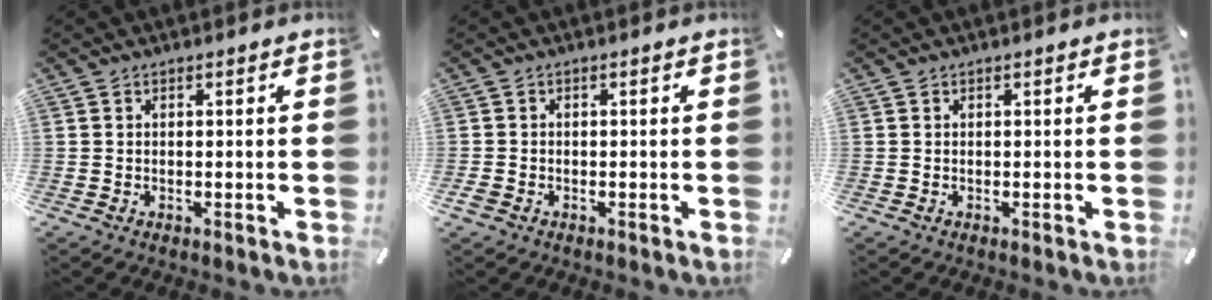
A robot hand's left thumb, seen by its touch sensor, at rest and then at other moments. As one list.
[{"total": 1.1, "force": [-0.7, 0.7, 0.5], "torque": [-0.014, -0.001, -0.017]}, {"total": 0.0}]